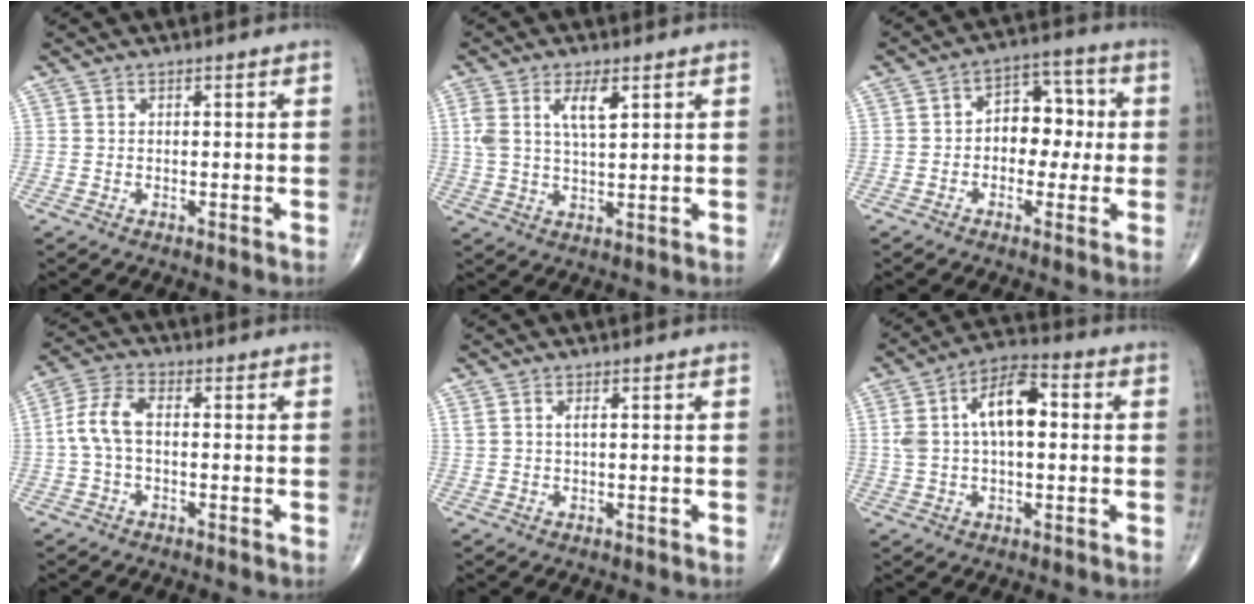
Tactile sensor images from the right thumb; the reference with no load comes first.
{"total": 6.6, "force": [2.7, 2.5, 5.5], "torque": [-0.106, -0.008, 0.055]}
{"total": 9.1, "force": [-0.1, 6.4, 6.4], "torque": [-0.048, 0.031, -0.013]}
{"total": 6.8, "force": [-0.2, 3.7, 5.7], "torque": [-0.127, 0.024, -0.010]}
{"total": 1.4, "force": [0.6, 0.4, 1.2], "torque": [-0.027, 0.007, 0.013]}
{"total": 12.7, "force": [2.1, 6.4, 10.8], "torque": [-0.192, 0.027, 0.030]}